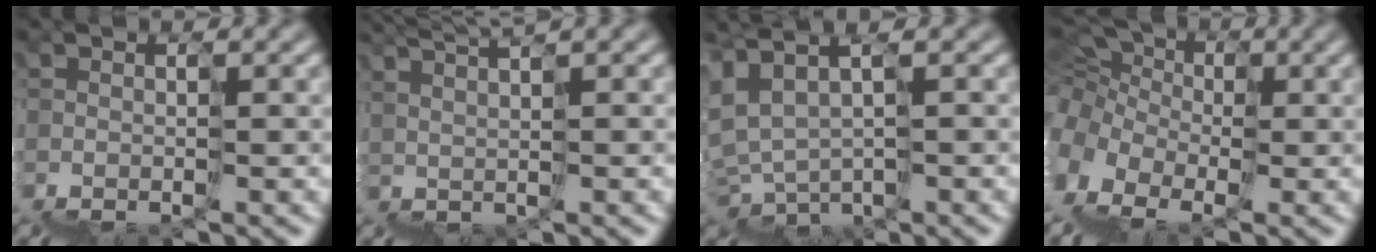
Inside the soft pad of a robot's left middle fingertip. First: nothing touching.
{"total": 5.2, "force": [5.1, -0.2, 1.1], "torque": [0.012, 0.051, 0.091]}
{"total": 2.1, "force": [1.7, -0.1, -1.2], "torque": [-0.003, 0.032, 0.018]}
{"total": 4.2, "force": [0.4, 3.9, 1.5], "torque": [-0.047, 0.035, 0.004]}